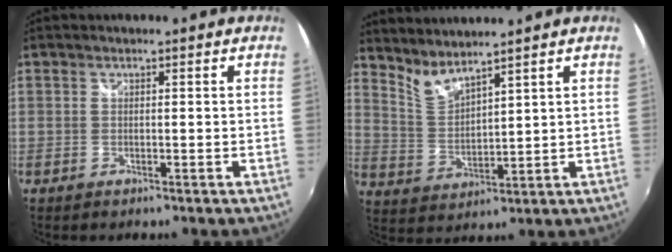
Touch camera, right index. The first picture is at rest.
{"total": 5.8, "force": [5.3, 0.6, 2.3], "torque": [-0.047, -0.010, 0.112]}